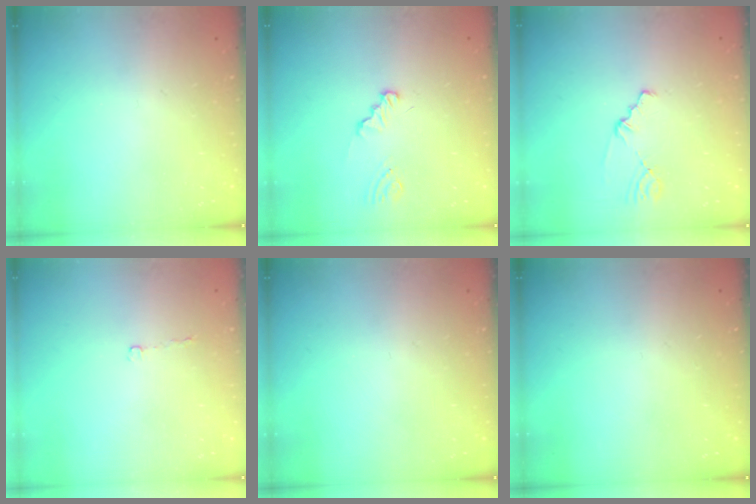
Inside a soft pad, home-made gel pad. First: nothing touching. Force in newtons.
{"total": 1.1, "press": 1.1, "slide": 0.1}
{"total": 0.9, "press": 0.9, "slide": 0.2}
{"total": 2.6, "press": 2.5, "slide": 0.5}
{"total": 0.0}
{"total": 0.0}